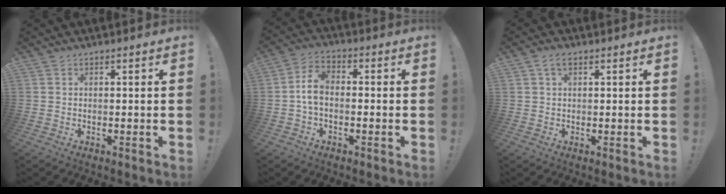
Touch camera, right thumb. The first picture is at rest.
{"total": 6.8, "force": [-0.7, 4.1, 5.4], "torque": [-0.104, 0.006, -0.008]}
{"total": 3.0, "force": [1.4, 1.6, 2.1], "torque": [-0.038, 0.003, 0.024]}